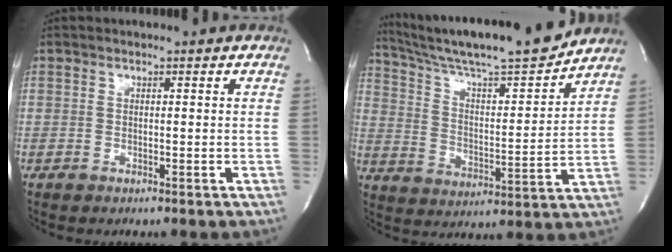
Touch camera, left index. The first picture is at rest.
{"total": 19.7, "force": [17.9, 0.1, 8.3], "torque": [-0.147, -0.015, 0.283]}